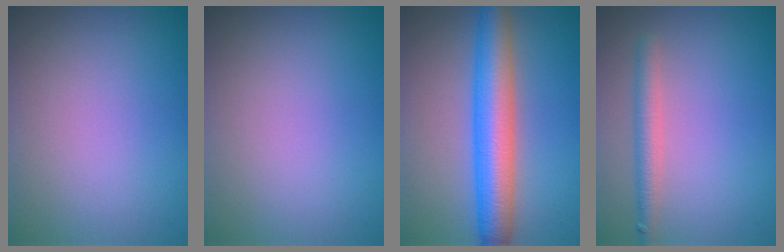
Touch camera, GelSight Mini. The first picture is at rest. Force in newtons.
{"total": 0.0}
{"total": 6.9, "press": 6.9, "slide": 0.1}
{"total": 2.3, "press": 2.3, "slide": 0.1}